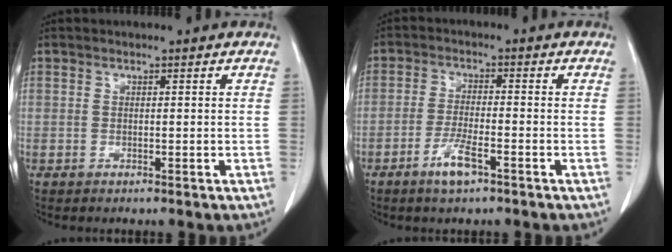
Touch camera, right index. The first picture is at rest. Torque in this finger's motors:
{"motor_torque": [0.39, -0.20, 0.12, 0.03]}